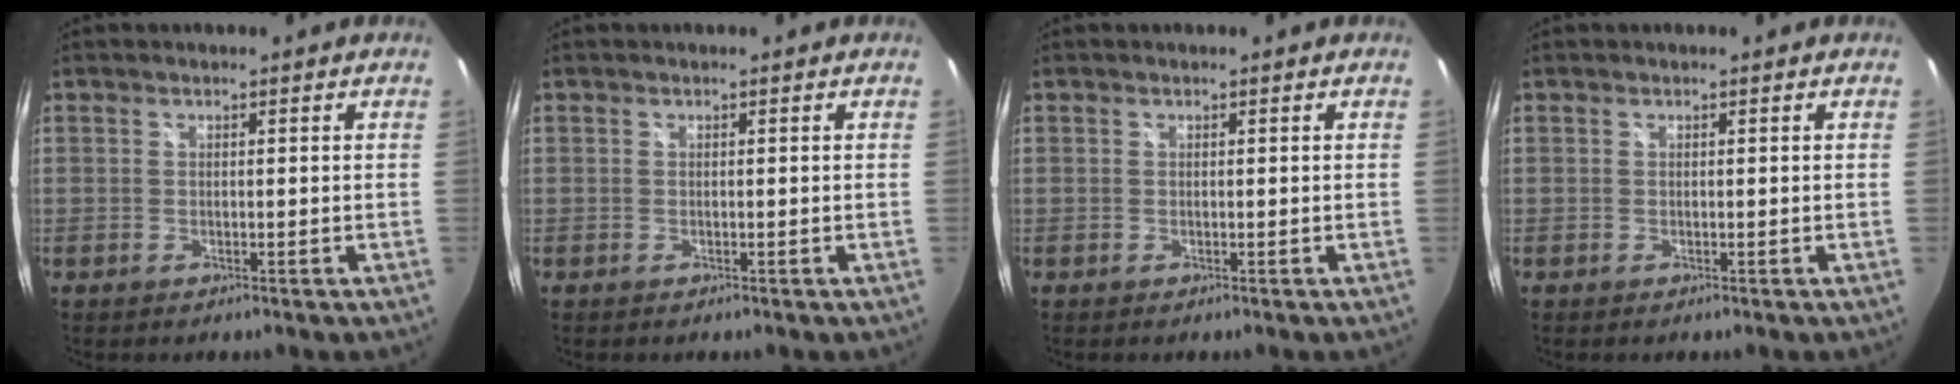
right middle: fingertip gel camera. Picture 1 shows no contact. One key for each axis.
{"total": 0.0}
{"total": 0.0}
{"total": 0.0}